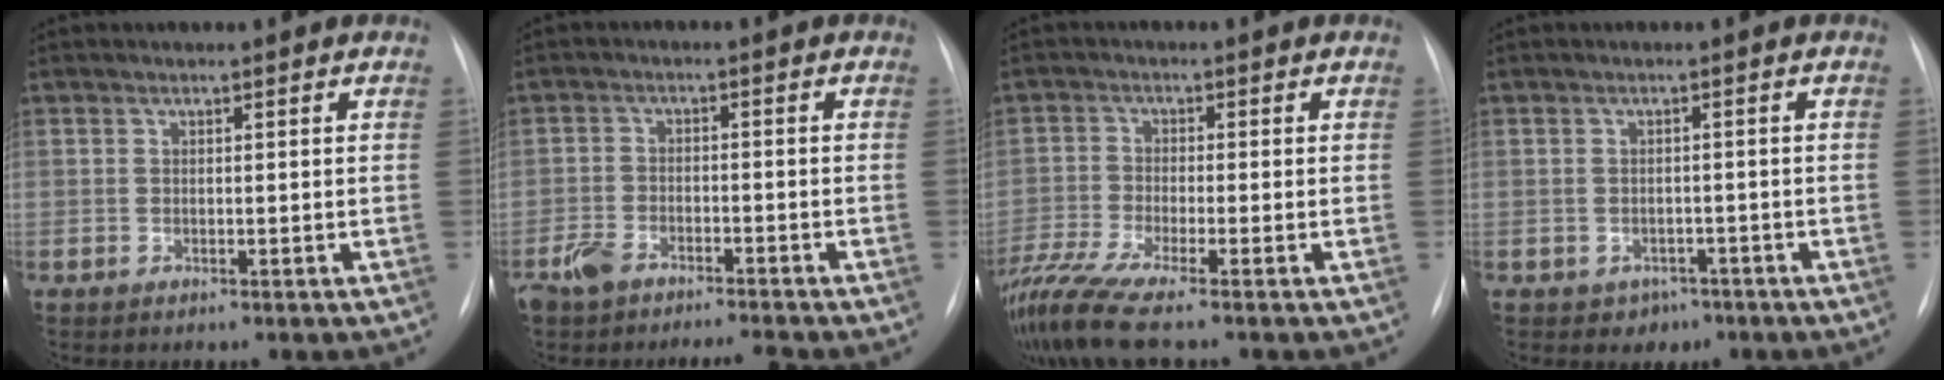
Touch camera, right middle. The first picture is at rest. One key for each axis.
{"total": 5.6, "fx": -4.7, "fy": 1.5, "fz": 2.7, "tx": -0.058, "ty": -0.006, "tz": -0.085}
{"total": 9.1, "fx": -7.3, "fy": -0.4, "fz": 5.4, "tx": -0.111, "ty": -0.027, "tz": -0.136}
{"total": 2.6, "fx": -1.5, "fy": 2.1, "fz": 0.3, "tx": -0.003, "ty": 0.012, "tz": -0.012}